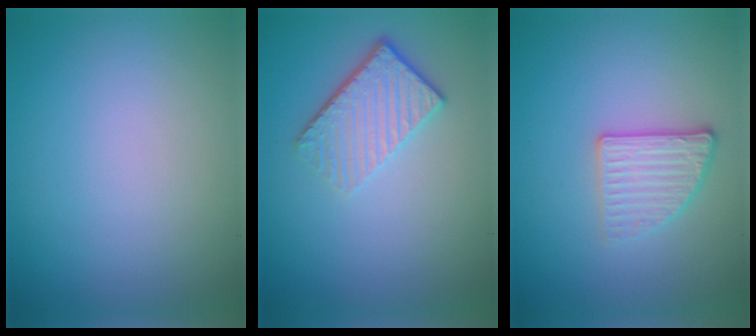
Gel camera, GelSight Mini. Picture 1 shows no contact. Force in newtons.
{"total": 3.6, "press": 2.7, "slide": 2.4}
{"total": 2.7, "press": 2.4, "slide": 1.1}